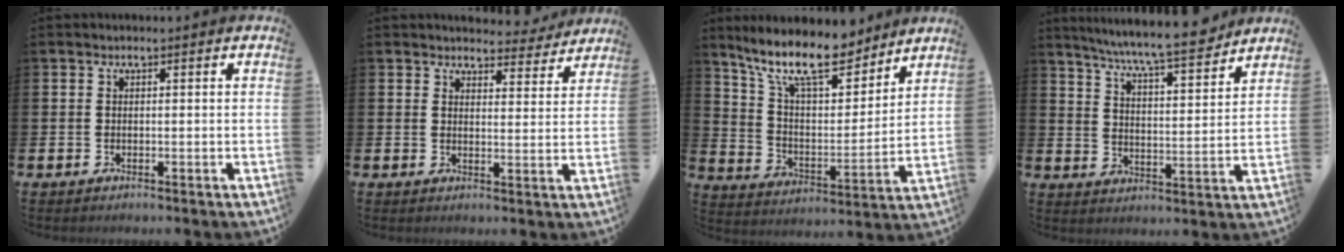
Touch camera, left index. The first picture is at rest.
{"total": 4.1, "force": [3.9, 1.2, 0.3], "torque": [-0.001, -0.029, 0.066]}
{"total": 13.0, "force": [10.6, 4.1, 6.4], "torque": [-0.146, -0.059, 0.186]}
{"total": 8.5, "force": [7.9, 0.3, 3.2], "torque": [-0.084, -0.049, 0.136]}